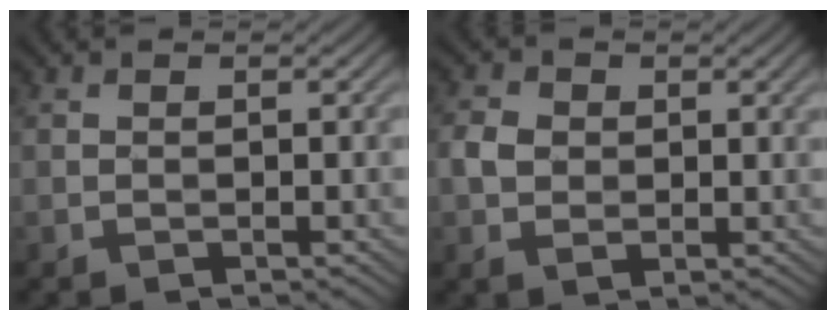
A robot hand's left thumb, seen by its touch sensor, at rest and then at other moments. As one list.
[{"total": 3.4, "force": [0.5, 2.6, 2.0], "torque": [-0.049, 0.000, 0.004]}]